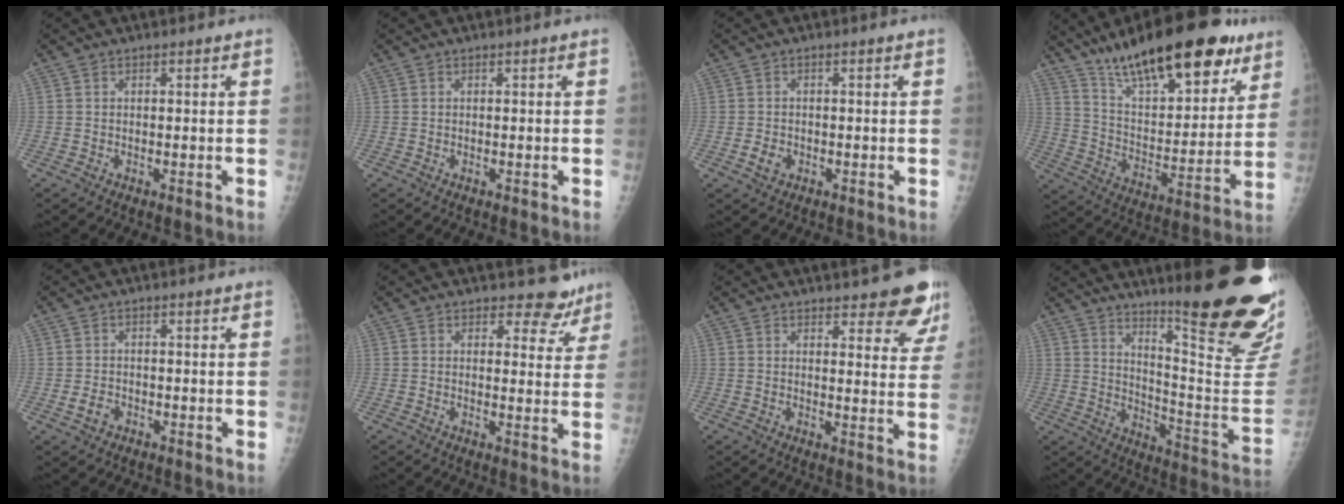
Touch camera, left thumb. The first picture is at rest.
{"total": 0.0}
{"total": 2.3, "force": [-0.8, 1.8, 1.3], "torque": [-0.020, 0.001, -0.011]}
{"total": 26.1, "force": [17.5, 9.0, 17.1], "torque": [-0.231, -0.055, 0.282]}
{"total": 2.3, "force": [-0.9, 1.7, 1.2], "torque": [-0.020, 0.003, -0.015]}
{"total": 5.9, "force": [5.1, 2.9, 0.7], "torque": [0.026, -0.035, 0.050]}
{"total": 9.5, "force": [7.6, 2.9, 4.9], "torque": [-0.022, -0.043, 0.077]}
{"total": 27.0, "force": [18.1, 3.8, 19.7], "torque": [-0.232, -0.136, 0.253]}